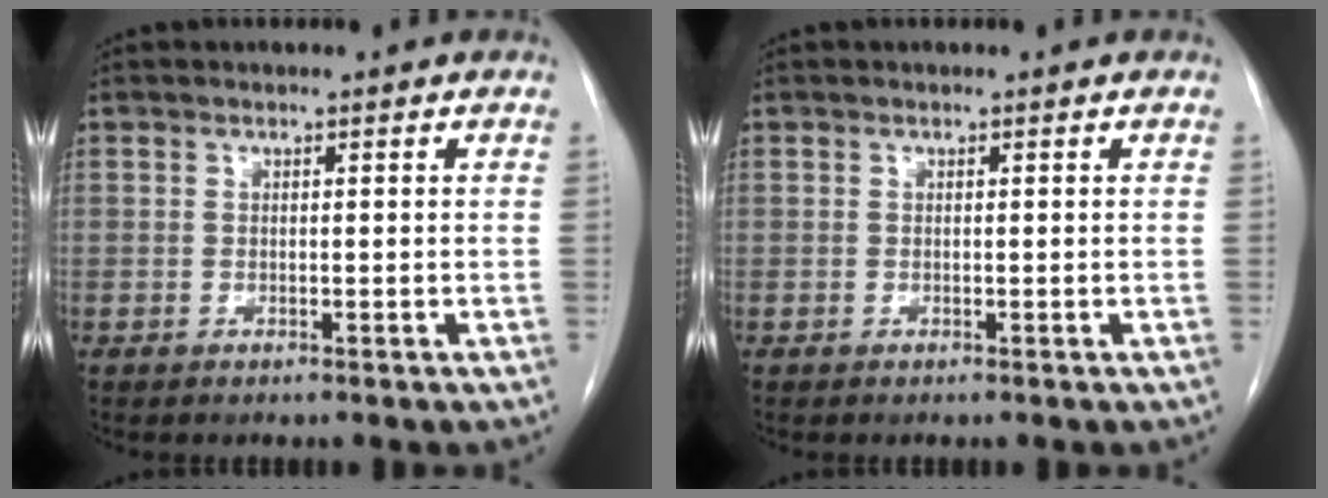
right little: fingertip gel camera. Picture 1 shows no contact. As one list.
[{"total": 0.0}]